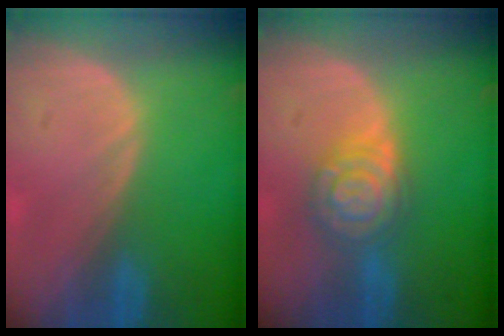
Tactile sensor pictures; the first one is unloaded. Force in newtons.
{"total": 6.6, "press": 6.6, "slide": 0.3}